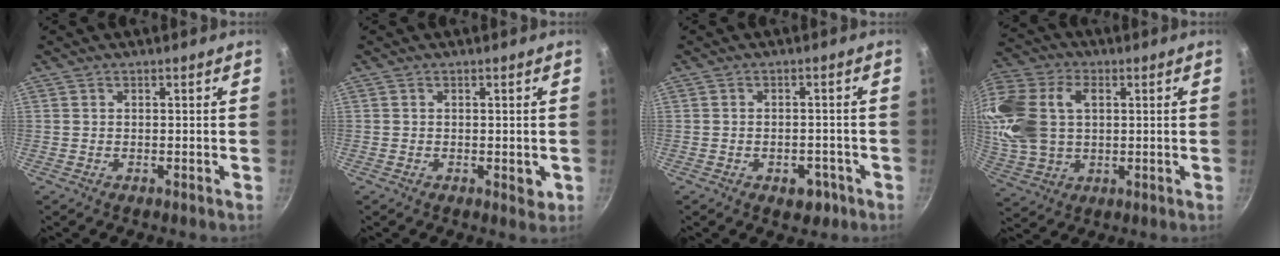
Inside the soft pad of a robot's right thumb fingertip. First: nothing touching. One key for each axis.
{"total": 1.9, "fx": -0.3, "fy": 1.2, "fz": 1.5, "tx": -0.018, "ty": -0.005, "tz": -0.004}
{"total": 4.3, "fx": -2.2, "fy": 2.7, "fz": 2.6, "tx": -0.016, "ty": 0.015, "tz": -0.020}
{"total": 20.5, "fx": 4.2, "fy": 14.4, "fz": 14.0, "tx": -0.313, "ty": 0.021, "tz": 0.080}